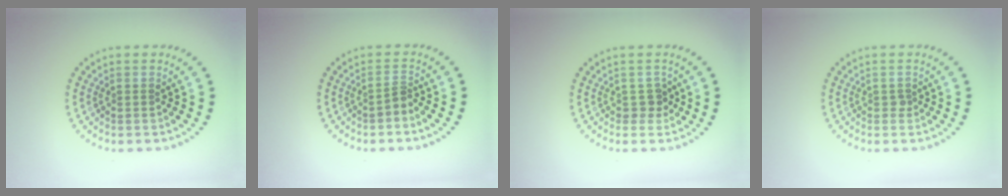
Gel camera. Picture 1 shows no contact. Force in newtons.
{"total": 1.0, "press": 0.6, "slide": 0.8}
{"total": 1.4, "press": 1.2, "slide": 0.7}
{"total": 0.5, "press": 0.3, "slide": 0.4}